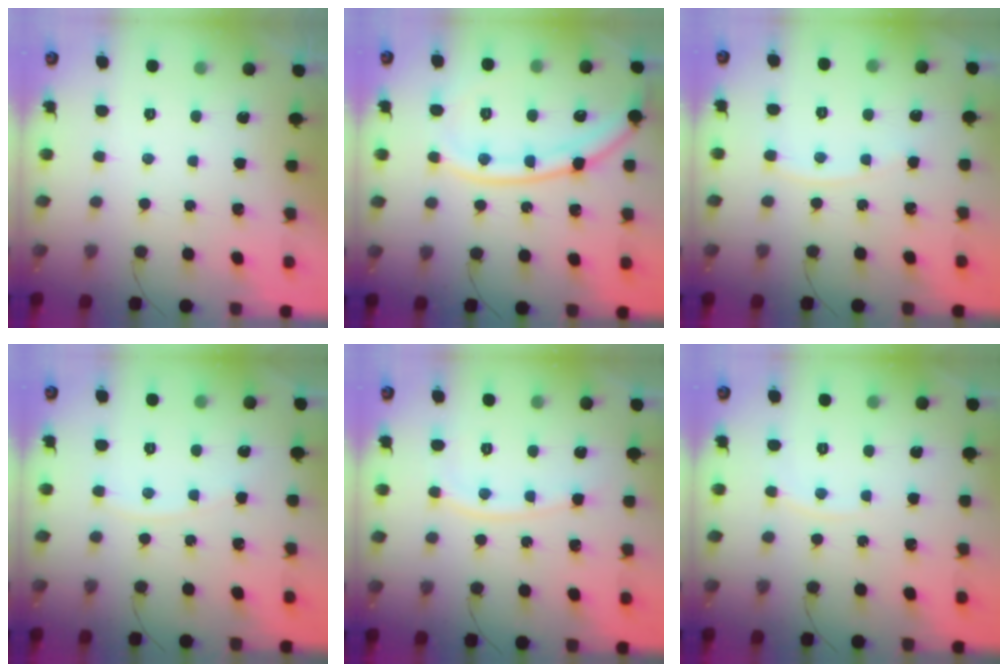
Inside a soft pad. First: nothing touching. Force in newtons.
{"total": 15.6, "press": 15.6, "slide": 1.1}
{"total": 3.4, "press": 3.4, "slide": 0.4}
{"total": 3.5, "press": 3.5, "slide": 0.5}
{"total": 9.1, "press": 9.0, "slide": 0.6}
{"total": 2.9, "press": 2.8, "slide": 0.4}